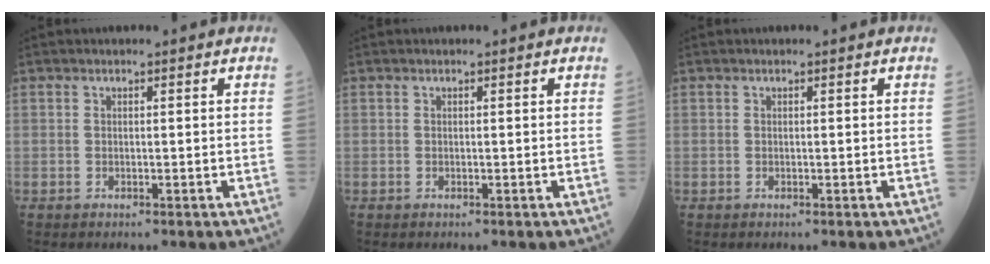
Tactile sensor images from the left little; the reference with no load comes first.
{"total": 0.0}
{"total": 0.0}